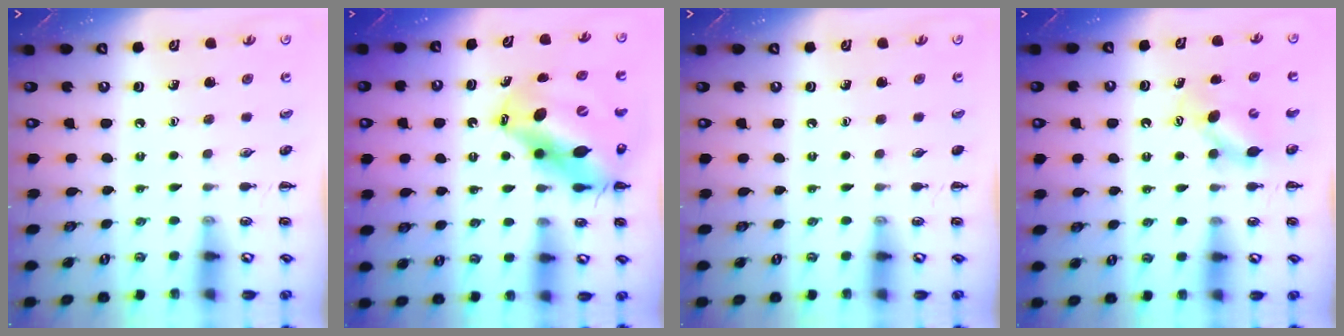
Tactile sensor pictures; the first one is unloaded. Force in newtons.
{"total": 15.0, "press": 14.4, "slide": 4.2}
{"total": 0.0}
{"total": 5.7, "press": 5.7, "slide": 0.5}